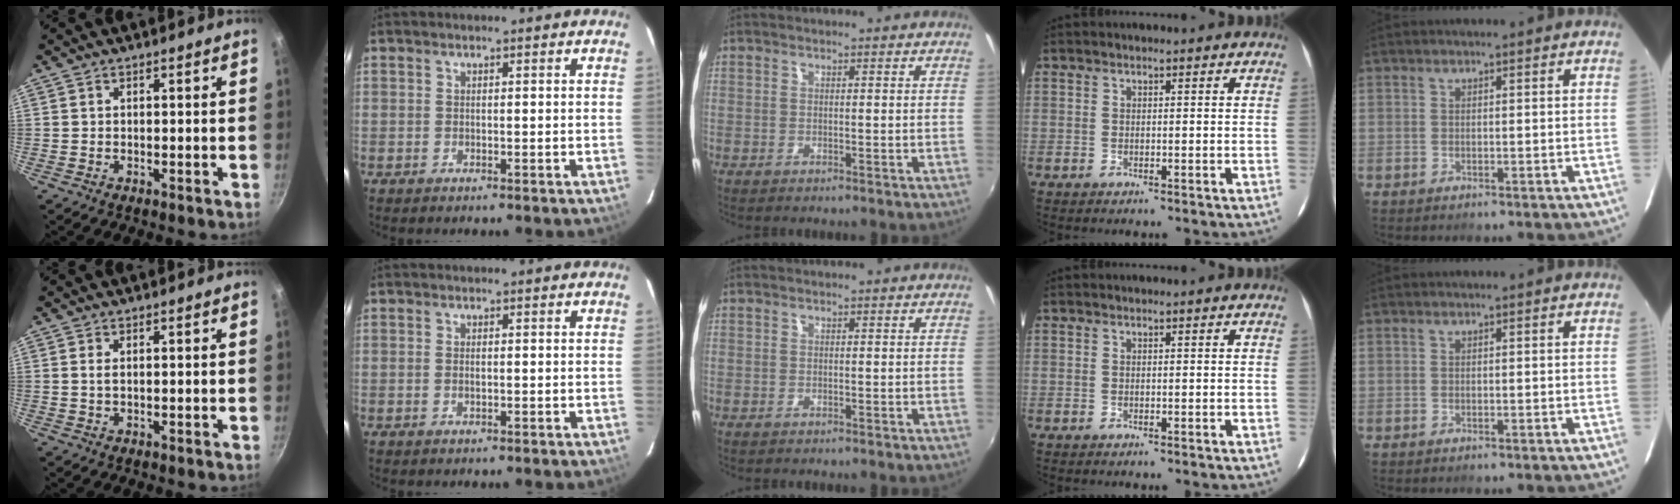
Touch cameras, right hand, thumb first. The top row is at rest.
{"thumb": {"total": 1.3, "force": [0.3, 0.7, 1.1], "torque": [-0.021, 0.000, 0.005]}, "index": {"total": 1.1, "force": [-0.1, 0.5, 1.0], "torque": [-0.020, 0.001, -0.002]}}